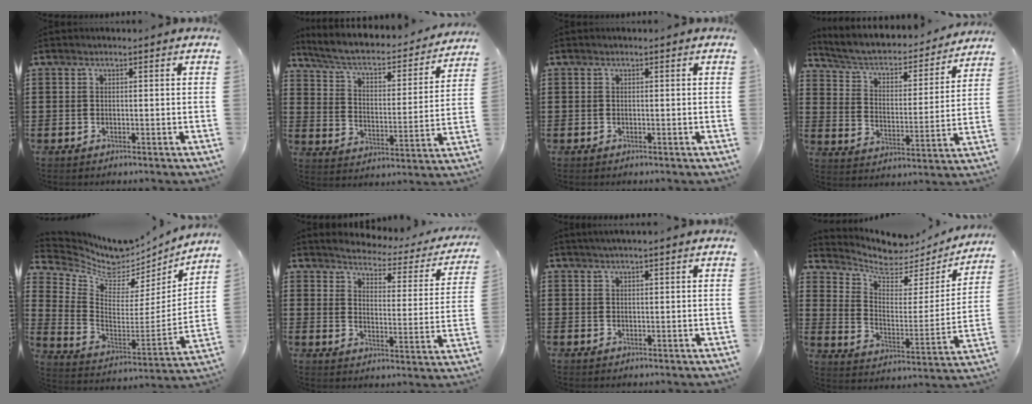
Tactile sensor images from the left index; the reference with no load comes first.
{"total": 4.4, "force": [3.6, 1.1, 2.3], "torque": [-0.065, -0.030, 0.052]}
{"total": 0.0}
{"total": 3.6, "force": [2.9, 1.4, 1.6], "torque": [-0.048, -0.024, 0.038]}
{"total": 5.7, "force": [5.0, 2.4, 1.0], "torque": [-0.057, -0.051, 0.084]}
{"total": 2.5, "force": [2.4, 0.2, 0.4], "torque": [-0.028, -0.027, 0.033]}
{"total": 1.3, "force": [1.1, 0.0, 0.7], "torque": [-0.014, 0.001, 0.021]}
{"total": 5.6, "force": [4.9, 2.3, 1.7], "torque": [-0.062, -0.032, 0.084]}